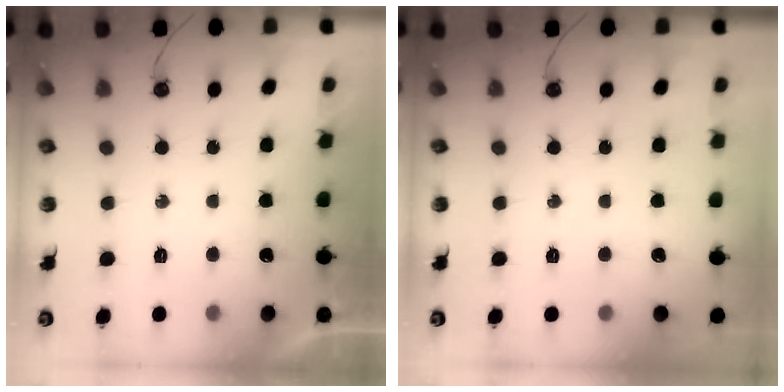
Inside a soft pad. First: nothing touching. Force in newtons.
{"total": 0.0}